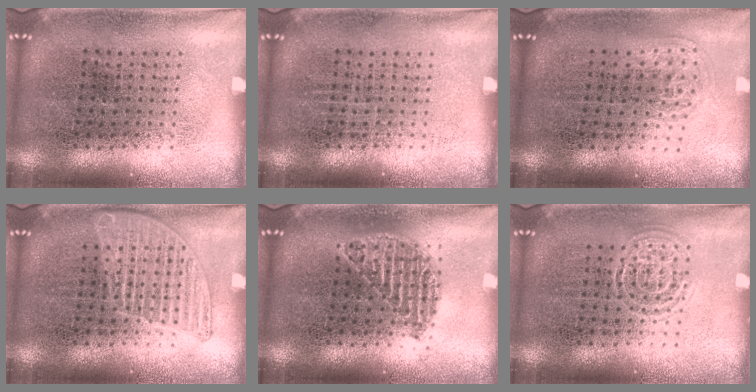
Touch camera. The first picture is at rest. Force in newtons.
{"total": 0.0}
{"total": 1.0, "press": 0.6, "slide": 0.8}
{"total": 2.1, "press": 2.1, "slide": 0.3}
{"total": 1.1, "press": 1.0, "slide": 0.5}
{"total": 1.6, "press": 1.5, "slide": 0.2}